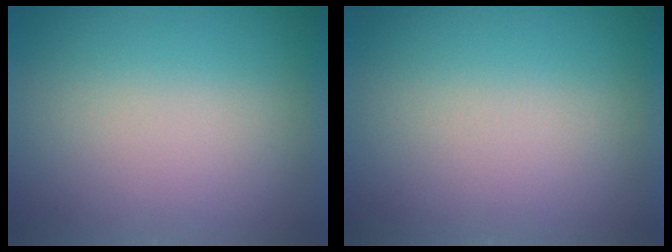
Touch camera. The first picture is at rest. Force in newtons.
{"total": 0.0}